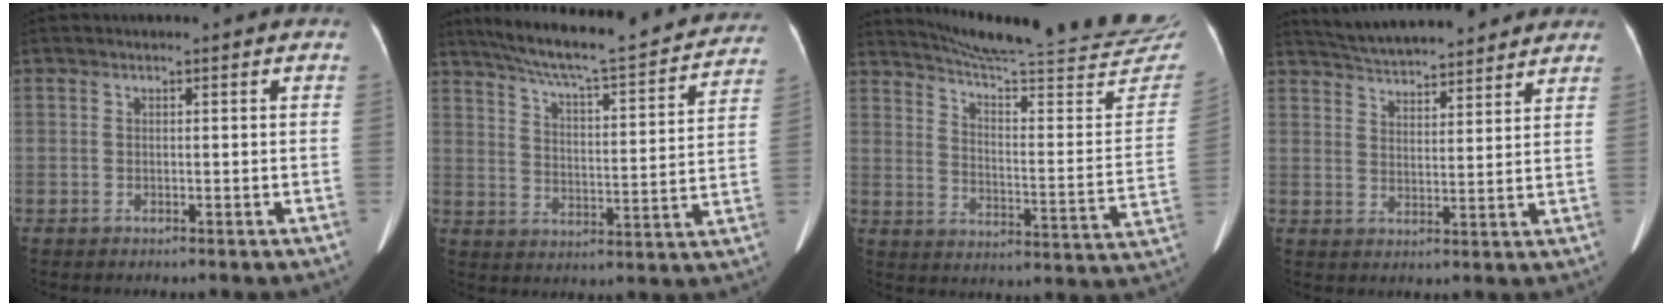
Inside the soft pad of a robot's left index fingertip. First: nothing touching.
{"total": 24.6, "force": [21.8, 2.8, 10.9], "torque": [-0.176, -0.013, 0.290]}
{"total": 29.2, "force": [27.0, 1.0, 11.1], "torque": [-0.169, -0.104, 0.343]}
{"total": 14.8, "force": [13.5, 2.8, 5.5], "torque": [-0.090, 0.032, 0.204]}